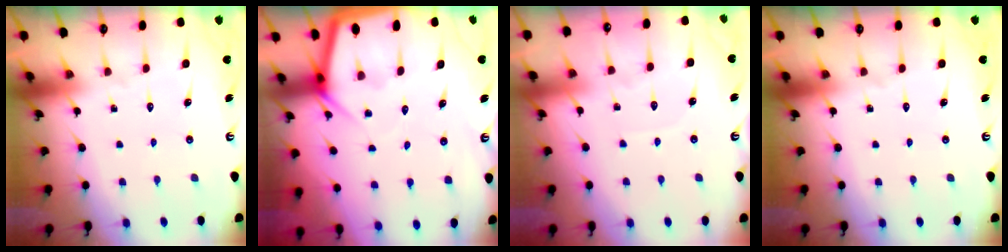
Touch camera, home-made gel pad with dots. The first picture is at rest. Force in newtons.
{"total": 4.0, "press": 4.0, "slide": 0.4}
{"total": 2.1, "press": 2.1, "slide": 0.4}
{"total": 0.0}